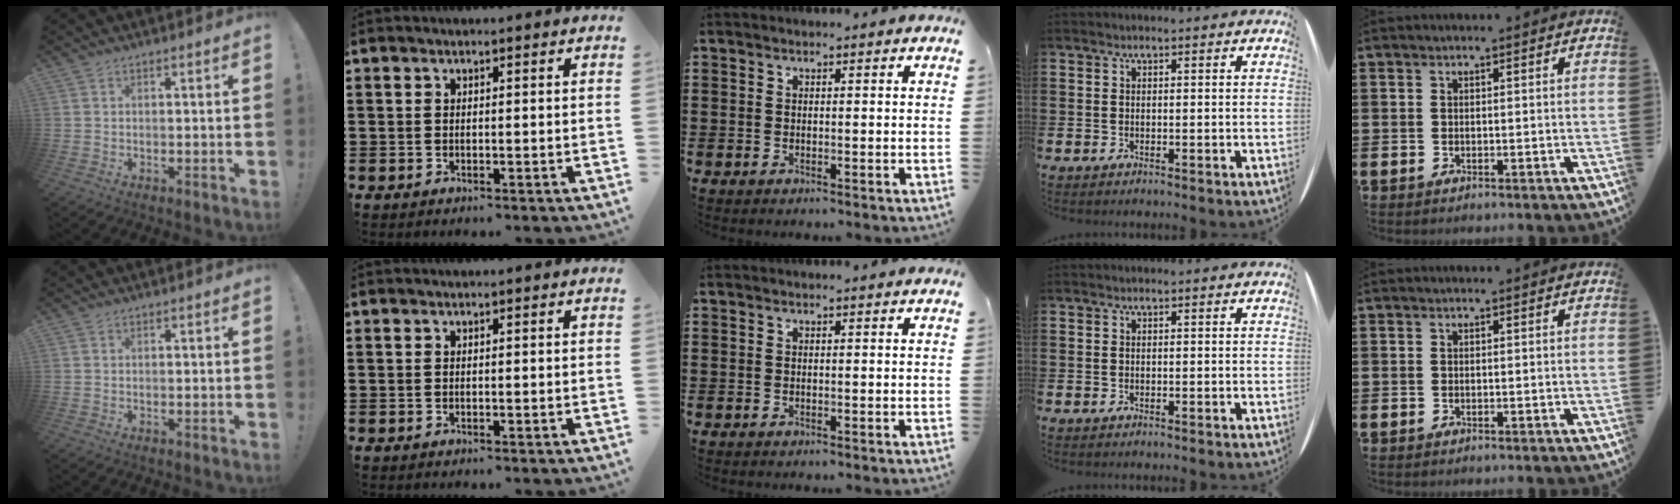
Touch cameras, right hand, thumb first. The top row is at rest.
{}